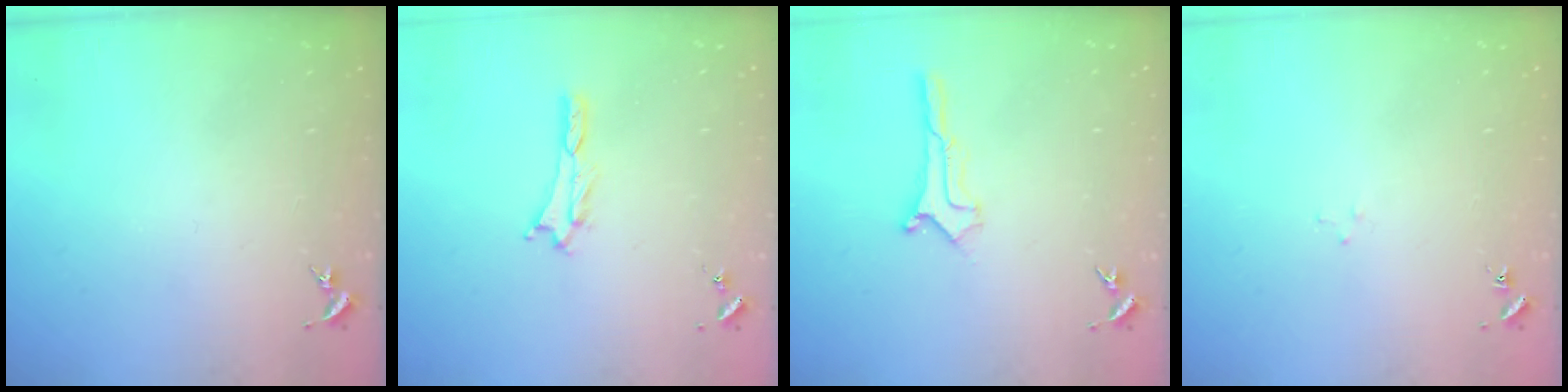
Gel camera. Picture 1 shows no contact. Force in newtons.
{"total": 0.7, "press": 0.7, "slide": 0.2}
{"total": 0.9, "press": 0.9, "slide": 0.1}
{"total": 1.6, "press": 1.6, "slide": 0.1}